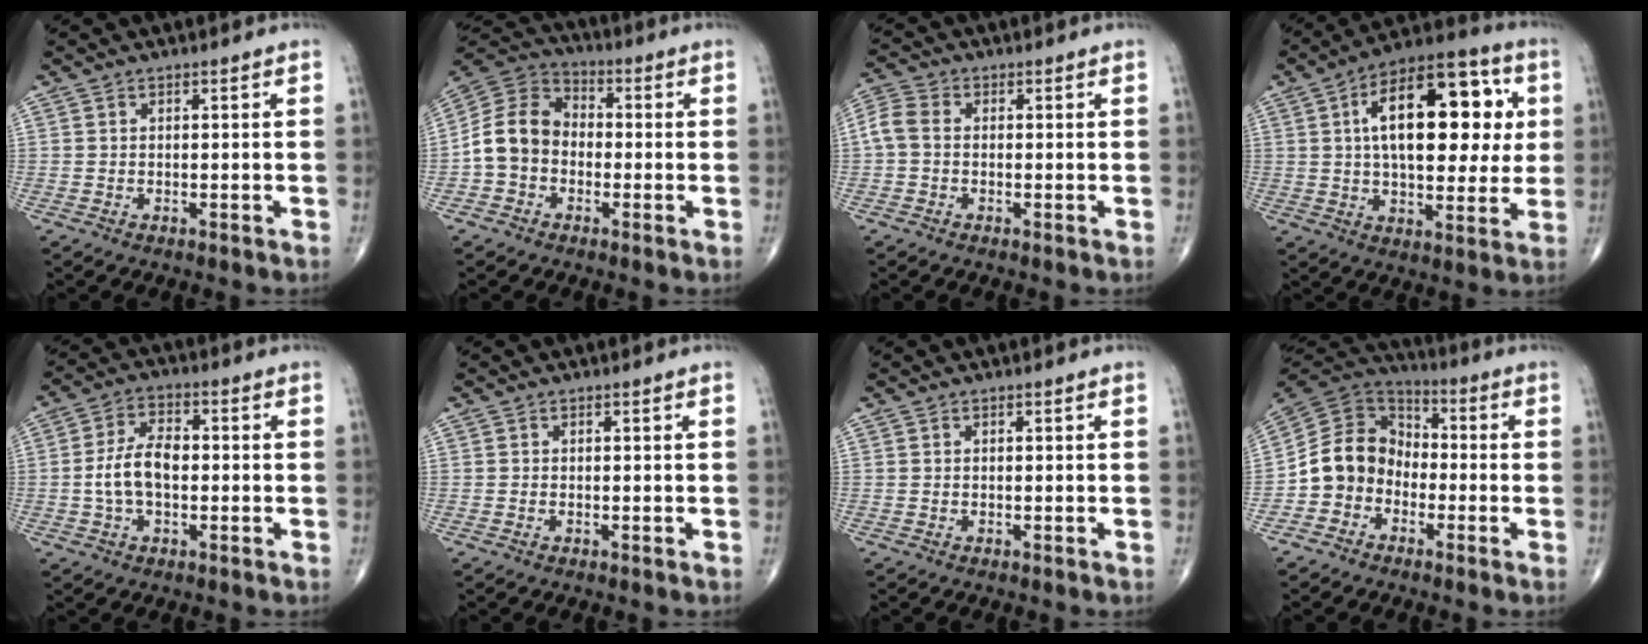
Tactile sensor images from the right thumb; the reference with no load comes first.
{"total": 10.7, "force": [-1.9, 8.6, 6.1], "torque": [-0.105, 0.038, -0.051]}
{"total": 4.7, "force": [-0.2, 3.4, 3.3], "torque": [-0.076, 0.013, -0.016]}
{"total": 22.8, "force": [4.7, 11.5, 19.1], "torque": [-0.258, 0.012, 0.060]}
{"total": 8.2, "force": [-0.7, 4.7, 6.7], "torque": [-0.129, 0.020, -0.019]}
{"total": 0.0}
{"total": 0.0}
{"total": 11.4, "force": [-3.3, 9.5, 5.2], "torque": [-0.077, 0.057, -0.075]}